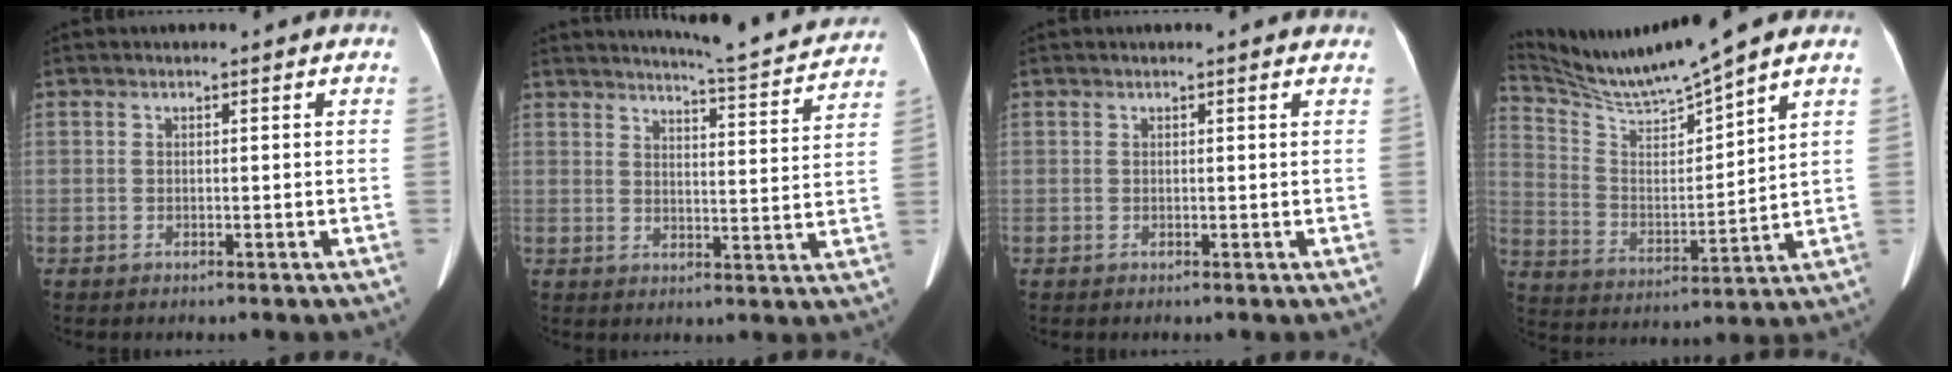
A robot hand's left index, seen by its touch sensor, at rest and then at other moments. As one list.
[{"total": 13.0, "force": [12.5, 0.5, 3.6], "torque": [-0.052, -0.024, 0.150]}, {"total": 4.0, "force": [3.7, 1.0, 1.3], "torque": [-0.012, 0.023, 0.035]}, {"total": 12.4, "force": [11.5, -1.4, 4.4], "torque": [-0.096, 0.003, 0.224]}]